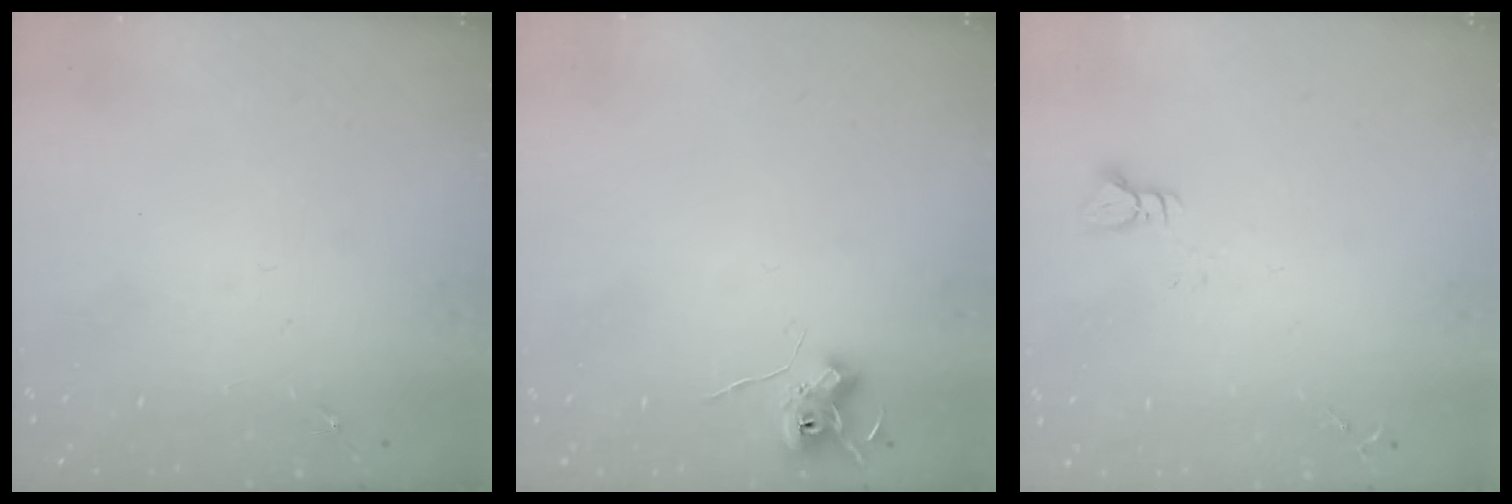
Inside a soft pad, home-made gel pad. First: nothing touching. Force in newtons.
{"total": 6.9, "press": 6.9, "slide": 0.6}
{"total": 2.9, "press": 2.9, "slide": 0.2}